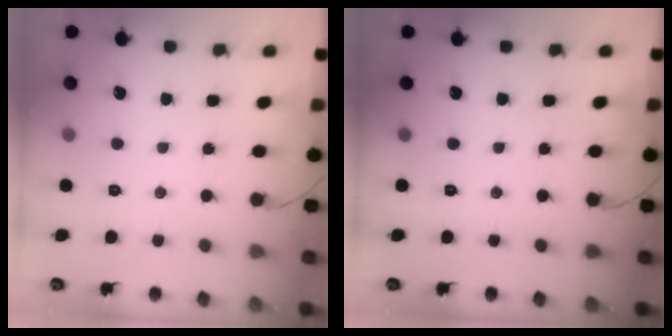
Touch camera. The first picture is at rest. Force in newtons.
{"total": 0.0}